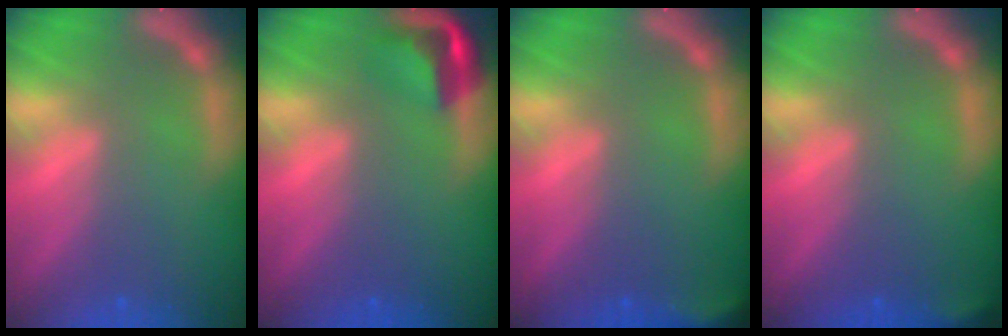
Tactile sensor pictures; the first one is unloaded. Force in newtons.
{"total": 3.9}
{"total": 2.9}
{"total": 1.4}